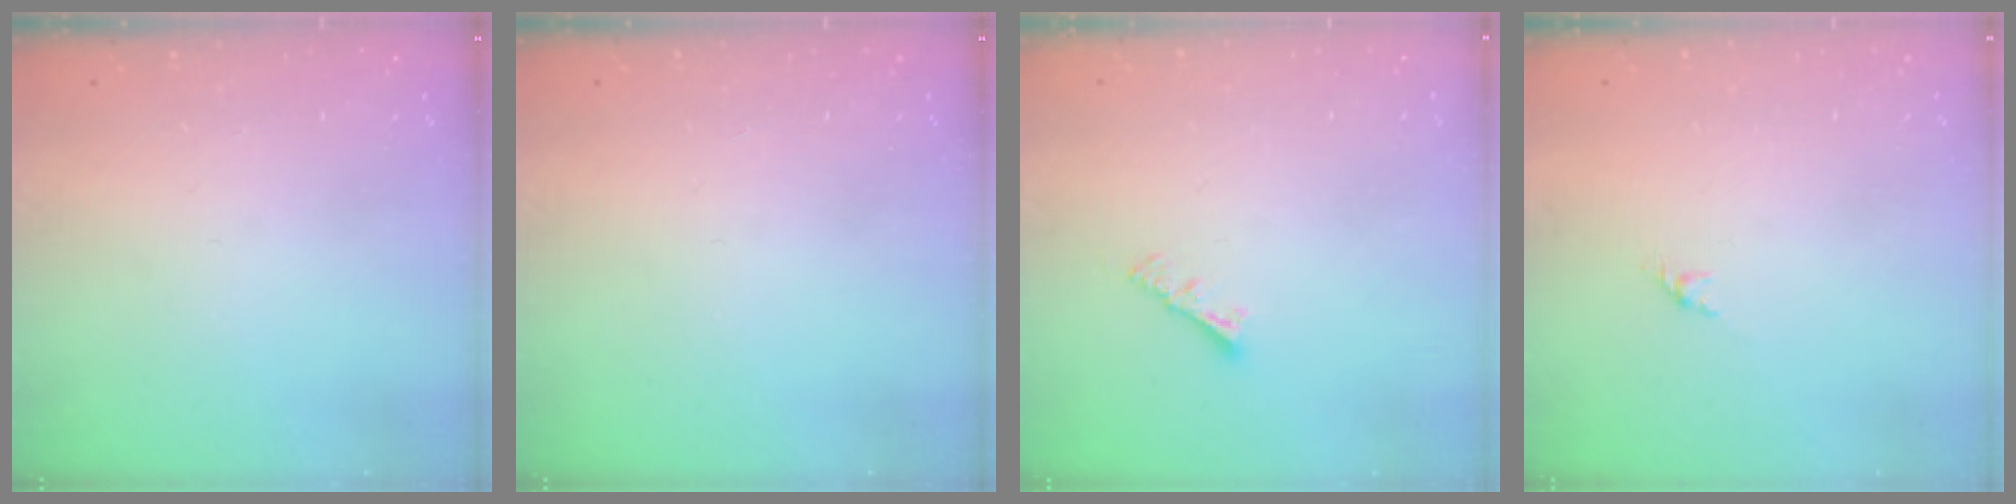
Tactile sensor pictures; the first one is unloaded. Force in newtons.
{"total": 0.0}
{"total": 3.5, "press": 3.5, "slide": 0.3}
{"total": 1.6, "press": 1.5, "slide": 0.7}